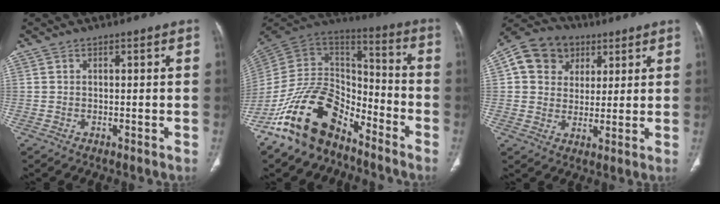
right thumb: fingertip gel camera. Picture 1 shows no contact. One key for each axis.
{"total": 19.5, "fx": -13.0, "fy": 10.6, "fz": 10.0, "tx": -0.154, "ty": 0.098, "tz": -0.245}
{"total": 11.9, "fx": 4.3, "fy": 10.0, "fz": 4.8, "tx": -0.063, "ty": 0.003, "tz": 0.067}